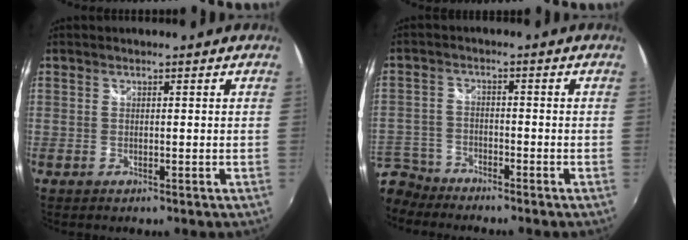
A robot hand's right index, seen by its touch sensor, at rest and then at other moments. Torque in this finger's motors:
{"motor_torque": [-0.18, -0.03, -1.04, -0.21]}